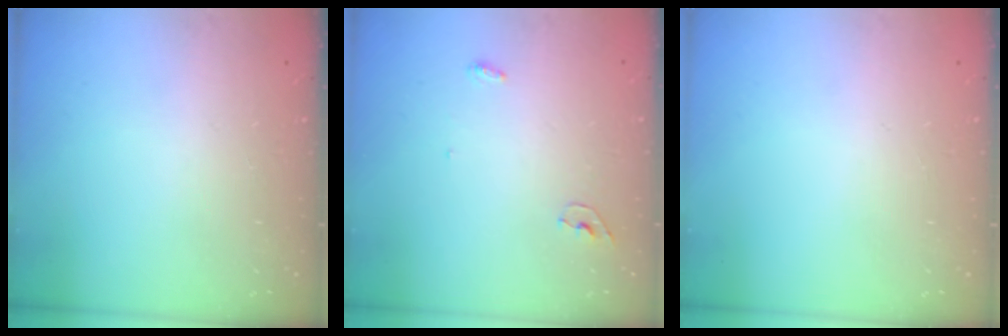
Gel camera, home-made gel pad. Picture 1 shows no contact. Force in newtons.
{"total": 6.4, "press": 4.1, "slide": 4.9}
{"total": 0.0}